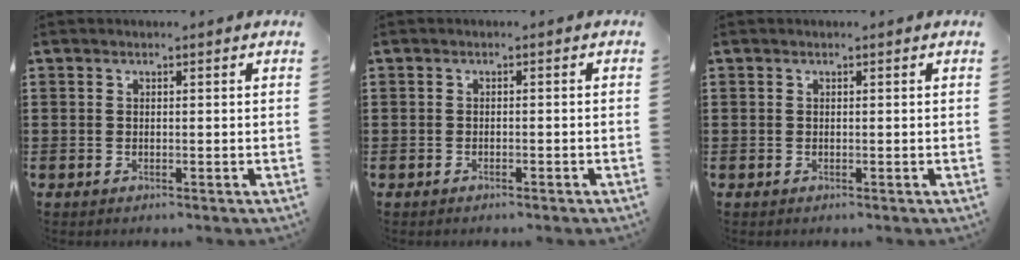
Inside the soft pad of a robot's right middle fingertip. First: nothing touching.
{"total": 0.6, "force": [-0.5, 0.1, 0.3], "torque": [-0.008, -0.003, -0.010]}
{"total": 0.0}